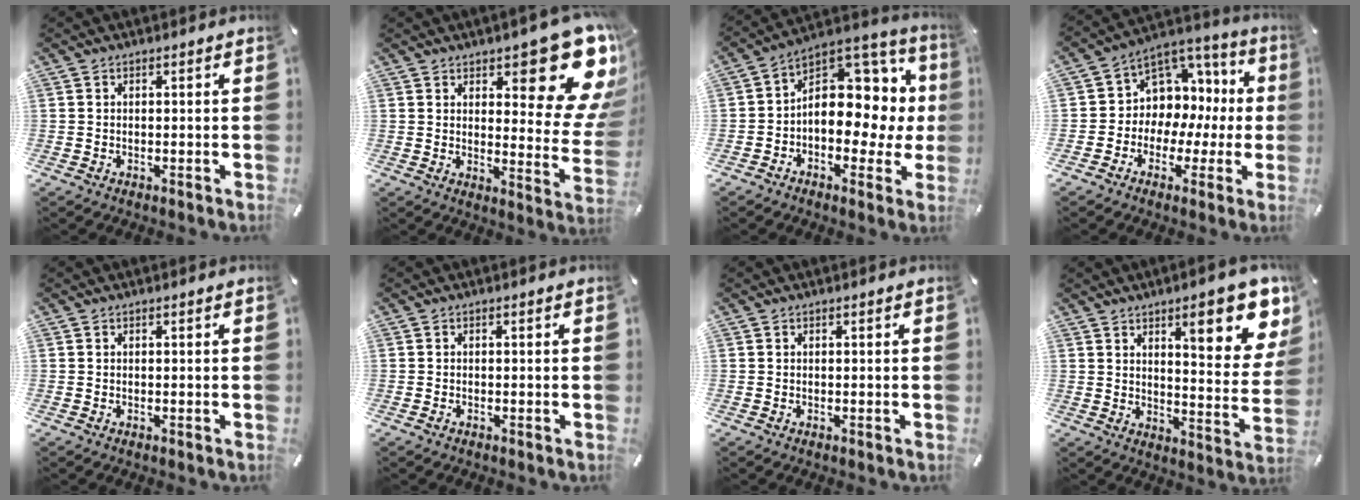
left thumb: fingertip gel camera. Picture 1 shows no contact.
{"total": 18.5, "force": [10.9, 7.4, 12.9], "torque": [-0.144, -0.101, 0.181]}
{"total": 11.4, "force": [0.5, 8.7, 7.4], "torque": [-0.084, -0.026, 0.008]}
{"total": 8.6, "force": [1.3, 8.1, 2.3], "torque": [-0.037, -0.036, 0.029]}
{"total": 0.0}
{"total": 0.6, "force": [-0.3, 0.3, 0.4], "torque": [-0.008, -0.002, -0.006]}
{"total": 0.0}
{"total": 14.8, "force": [8.6, 4.9, 10.9], "torque": [-0.129, -0.055, 0.132]}